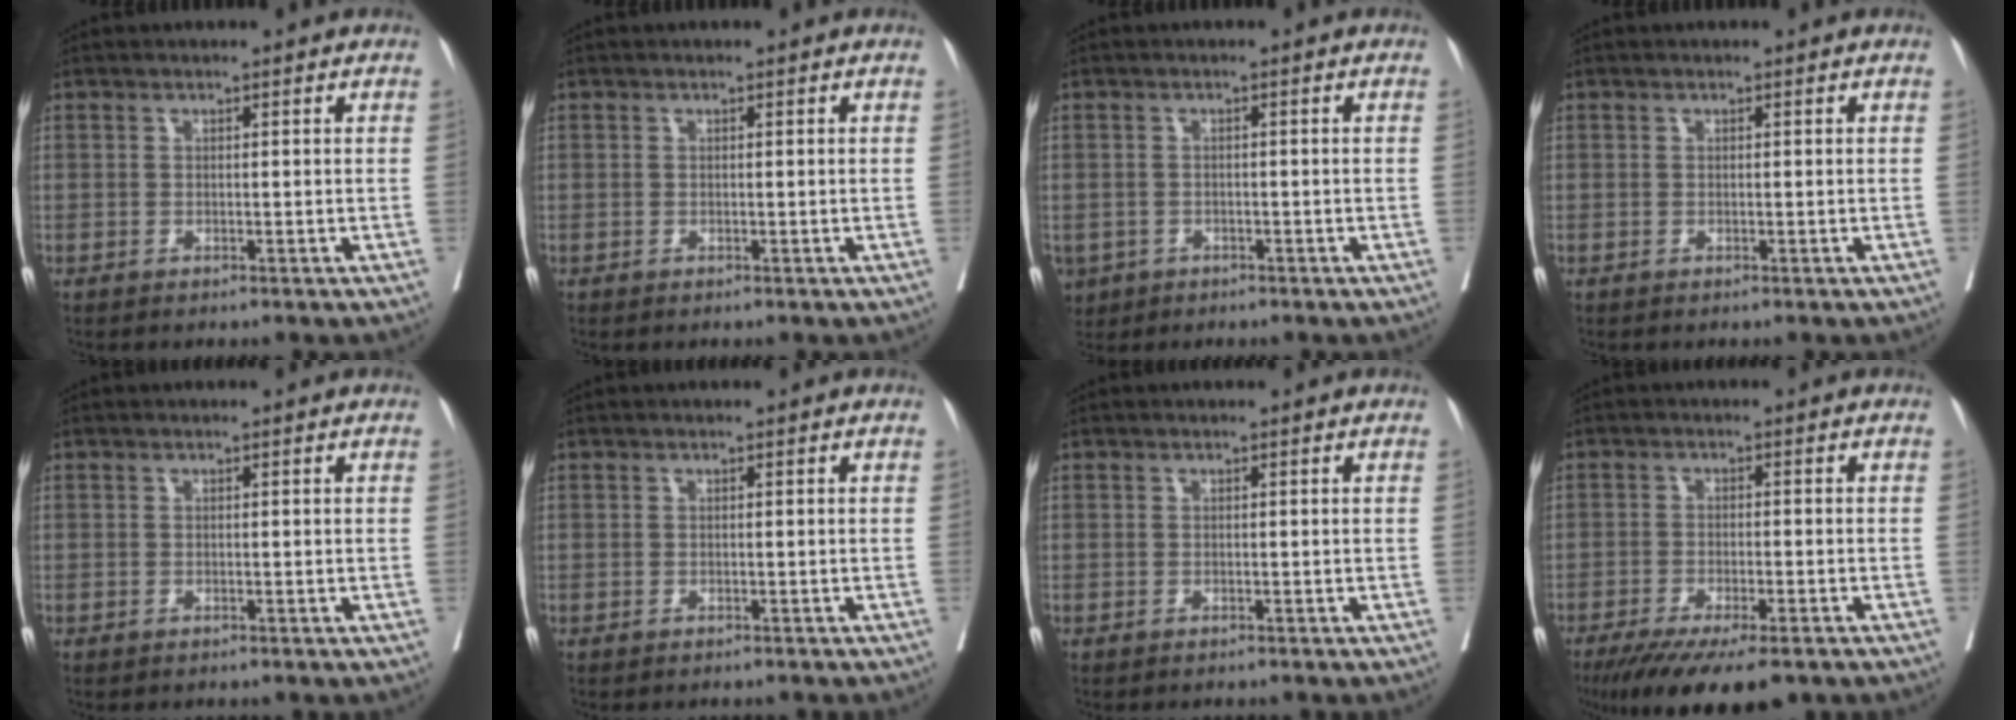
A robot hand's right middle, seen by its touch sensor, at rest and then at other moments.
{"total": 0.0}
{"total": 4.5, "force": [-2.5, 3.6, 1.2], "torque": [-0.021, 0.002, -0.037]}
{"total": 0.0}
{"total": 0.0}
{"total": 1.5, "force": [-1.4, 0.4, 0.4], "torque": [-0.009, -0.003, -0.019]}
{"total": 0.7, "force": [-0.6, 0.1, 0.2], "torque": [-0.001, -0.002, -0.012]}
{"total": 12.8, "force": [-9.5, 3.0, 8.0], "torque": [-0.120, -0.020, -0.146]}